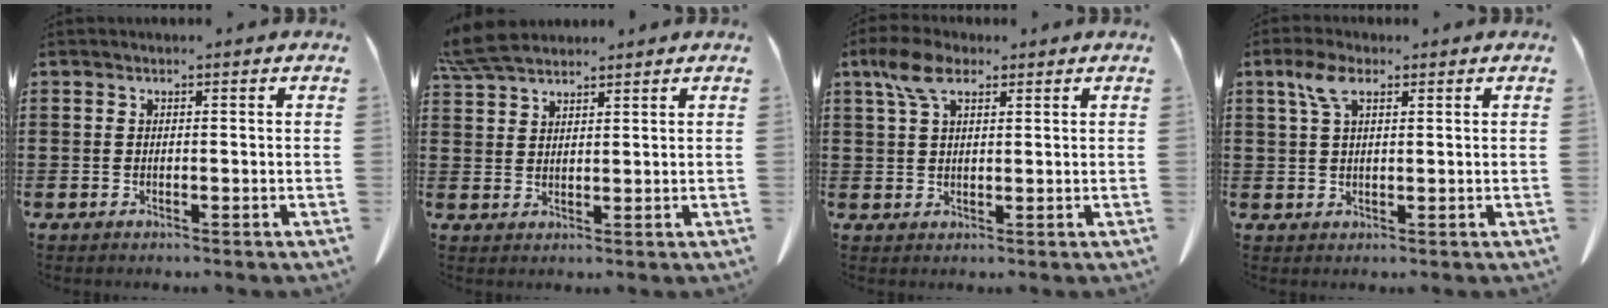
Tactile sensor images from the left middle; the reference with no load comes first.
{"total": 5.4, "force": [4.7, 1.2, 2.4], "torque": [-0.061, -0.004, 0.092]}
{"total": 5.8, "force": [3.2, 2.7, 4.1], "torque": [-0.091, 0.009, 0.059]}
{"total": 4.7, "force": [2.4, 1.9, 3.6], "torque": [-0.081, 0.007, 0.043]}